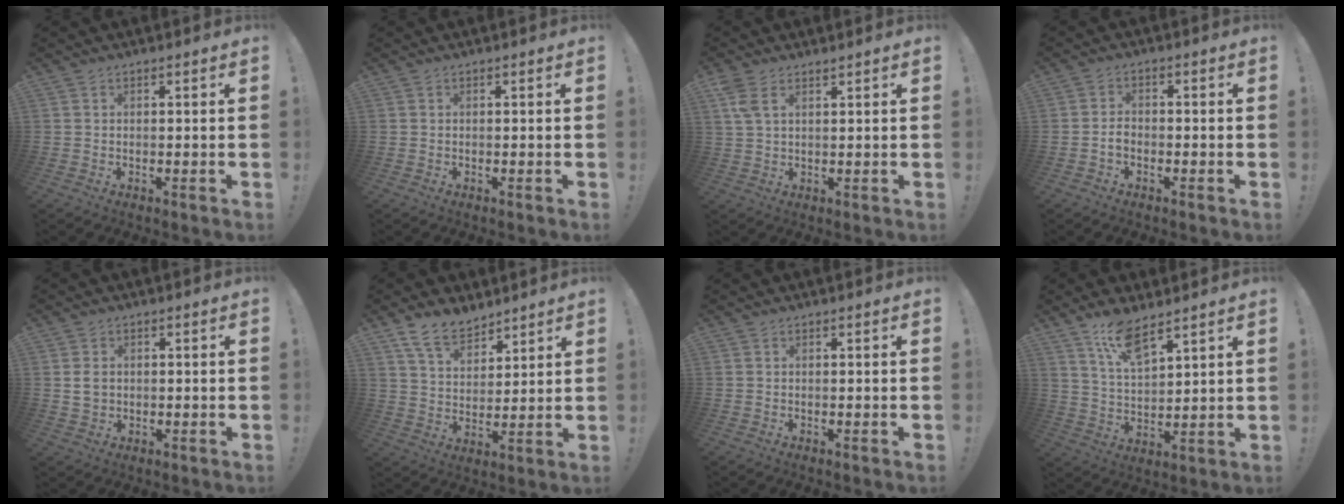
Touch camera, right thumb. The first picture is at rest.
{"total": 0.0}
{"total": 5.0, "force": [2.9, 2.2, 3.4], "torque": [-0.070, -0.007, 0.057]}
{"total": 2.5, "force": [-1.1, 1.6, 1.5], "torque": [-0.030, 0.011, -0.018]}
{"total": 3.3, "force": [0.4, 2.8, 1.7], "torque": [-0.023, 0.004, 0.008]}
{"total": 10.3, "force": [8.1, 5.0, 4.0], "torque": [-0.085, -0.043, 0.159]}
{"total": 0.0}
{"total": 9.9, "force": [7.6, 2.7, 5.6], "torque": [-0.114, -0.038, 0.140]}